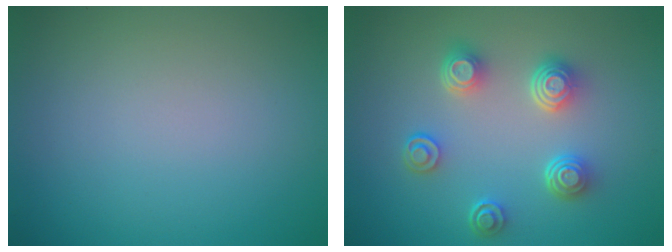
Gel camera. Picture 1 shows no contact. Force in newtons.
{"total": 4.4, "press": 3.2, "slide": 2.9}